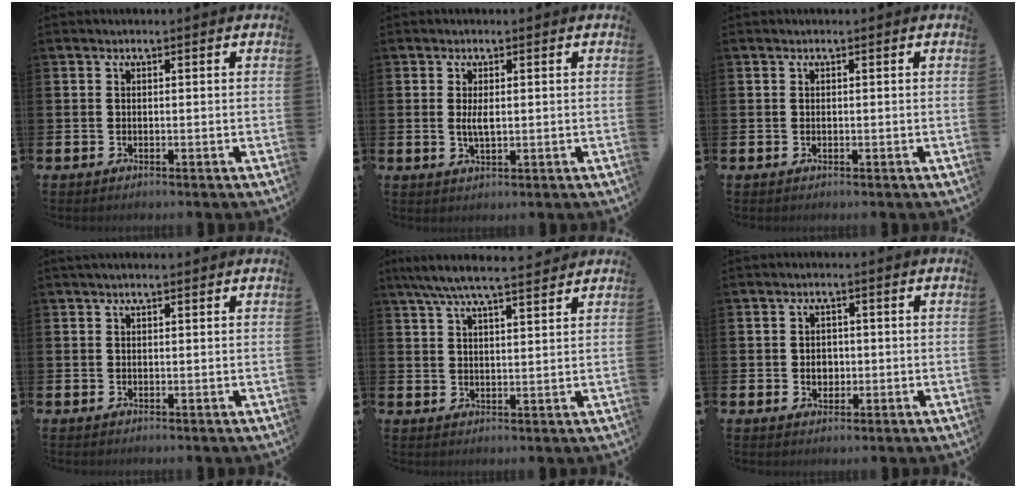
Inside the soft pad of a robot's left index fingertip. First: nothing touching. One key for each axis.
{"total": 2.3, "fx": 0.3, "fy": 0.9, "fz": 2.1, "tx": -0.034, "ty": -0.002, "tz": 0.002}
{"total": 0.0}
{"total": 0.8, "fx": 0.7, "fy": 0.1, "fz": 0.3, "tx": 0.006, "ty": -0.002, "tz": 0.010}
{"total": 6.8, "fx": 6.2, "fy": 0.5, "fz": 2.7, "tx": -0.064, "ty": -0.025, "tz": 0.111}
{"total": 2.3, "fx": -0.1, "fy": 1.9, "fz": 1.2, "tx": -0.003, "ty": -0.001, "tz": -0.010}